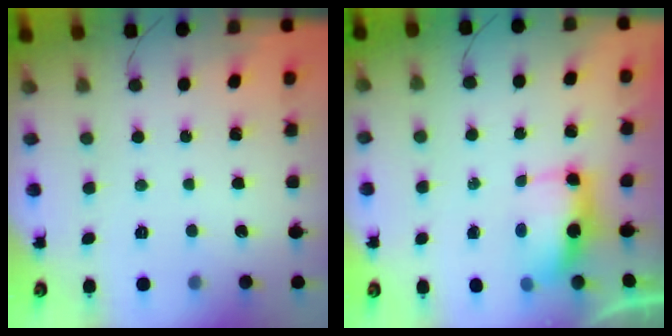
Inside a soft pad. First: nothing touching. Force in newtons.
{"total": 6.6, "press": 6.6, "slide": 0.6}